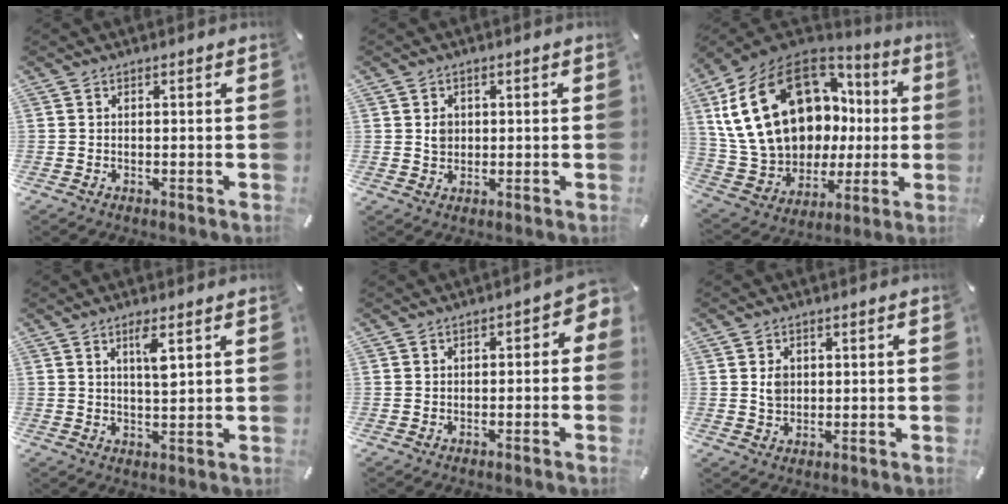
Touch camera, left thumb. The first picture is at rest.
{"total": 2.6, "force": [0.5, 2.4, 0.8], "torque": [-0.004, -0.001, 0.004]}
{"total": 26.3, "force": [7.6, 18.6, 16.9], "torque": [-0.349, -0.037, 0.166]}
{"total": 4.7, "force": [2.3, 0.9, 4.0], "torque": [-0.070, -0.005, 0.034]}
{"total": 3.1, "force": [-1.4, 1.9, 2.0], "torque": [-0.030, 0.012, -0.028]}
{"total": 3.0, "force": [0.7, 2.6, 1.2], "torque": [-0.011, -0.002, 0.009]}